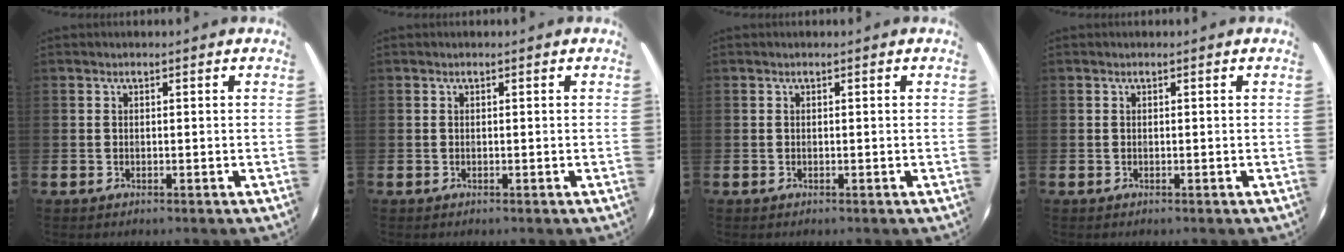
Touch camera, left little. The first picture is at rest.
{"total": 0.0}
{"total": 0.0}
{"total": 0.0}